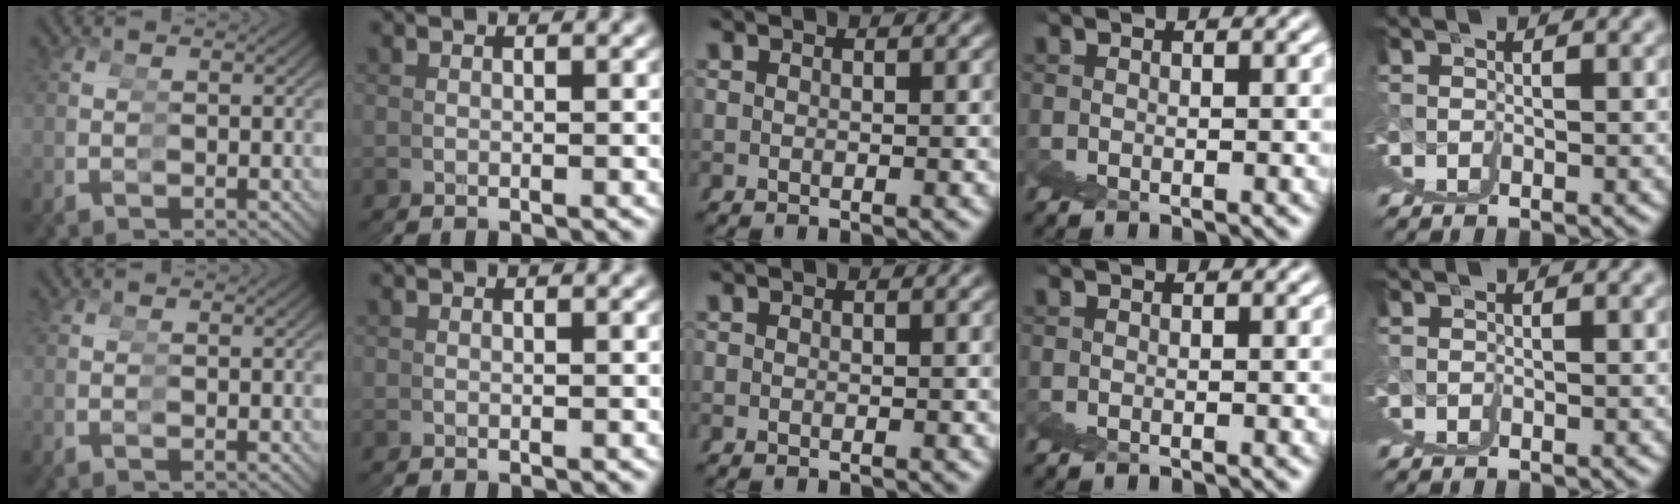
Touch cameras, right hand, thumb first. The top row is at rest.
{}